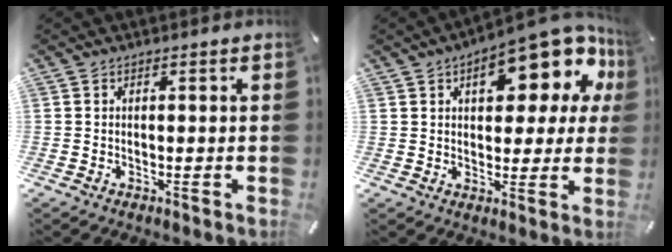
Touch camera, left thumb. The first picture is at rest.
{"total": 17.2, "force": [9.0, 8.1, 12.3], "torque": [-0.148, -0.060, 0.142]}